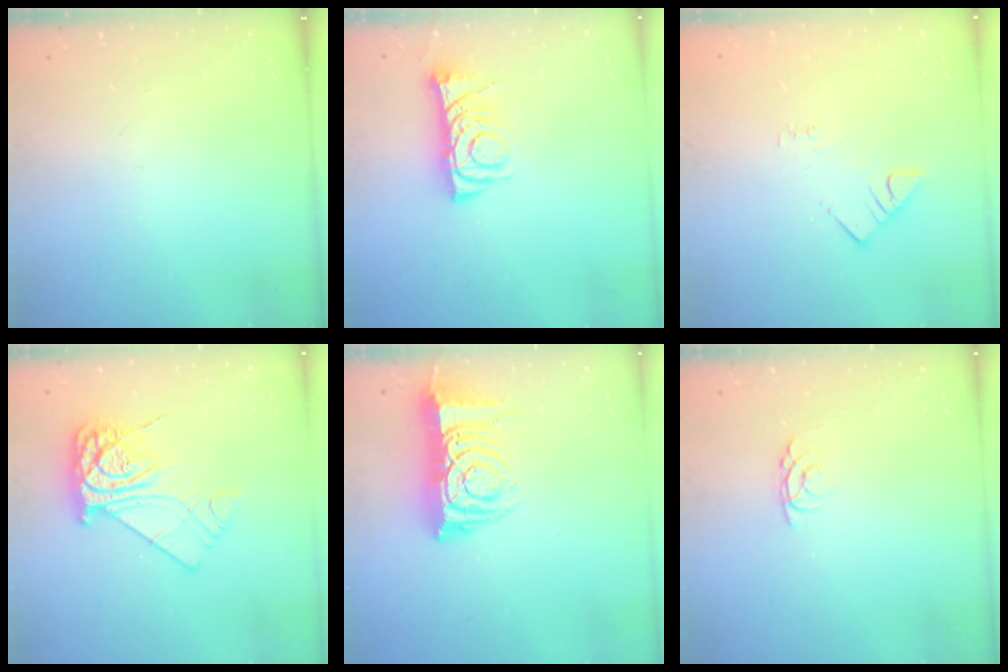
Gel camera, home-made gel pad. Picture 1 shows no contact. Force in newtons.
{"total": 7.6, "press": 7.5, "slide": 0.9}
{"total": 2.8, "press": 2.8, "slide": 0.2}
{"total": 12.8, "press": 12.7, "slide": 1.2}
{"total": 11.7, "press": 11.6, "slide": 1.0}
{"total": 3.4, "press": 3.3, "slide": 0.5}